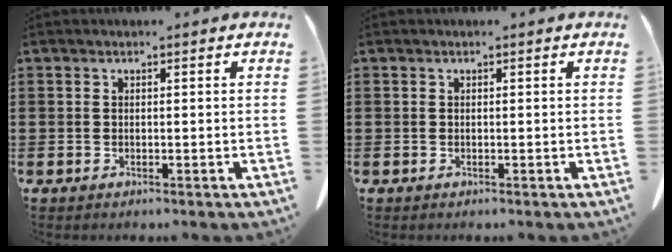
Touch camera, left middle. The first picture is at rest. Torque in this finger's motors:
{"motor_torque": [-0.31, -0.44, 0.06, 0.00]}